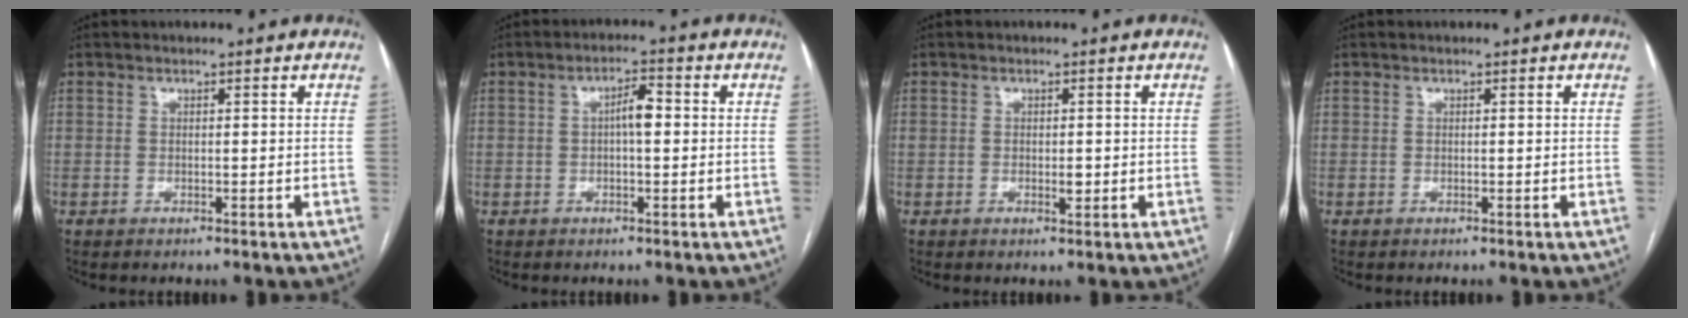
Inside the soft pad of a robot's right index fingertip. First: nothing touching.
{"total": 3.4, "force": [0.1, 1.0, 3.2], "torque": [-0.054, 0.012, 0.001]}
{"total": 1.8, "force": [-0.1, 0.9, 1.5], "torque": [-0.026, 0.001, 0.002]}
{"total": 0.0}